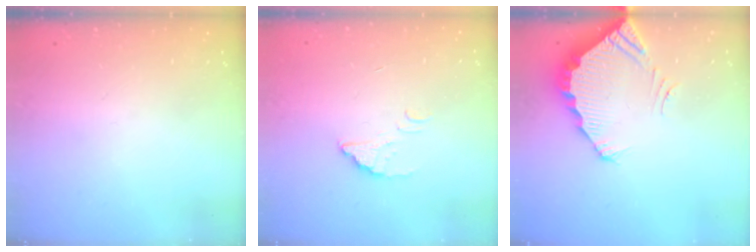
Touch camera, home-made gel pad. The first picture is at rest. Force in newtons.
{"total": 2.6, "press": 2.6, "slide": 0.1}
{"total": 4.0, "press": 4.0, "slide": 0.2}